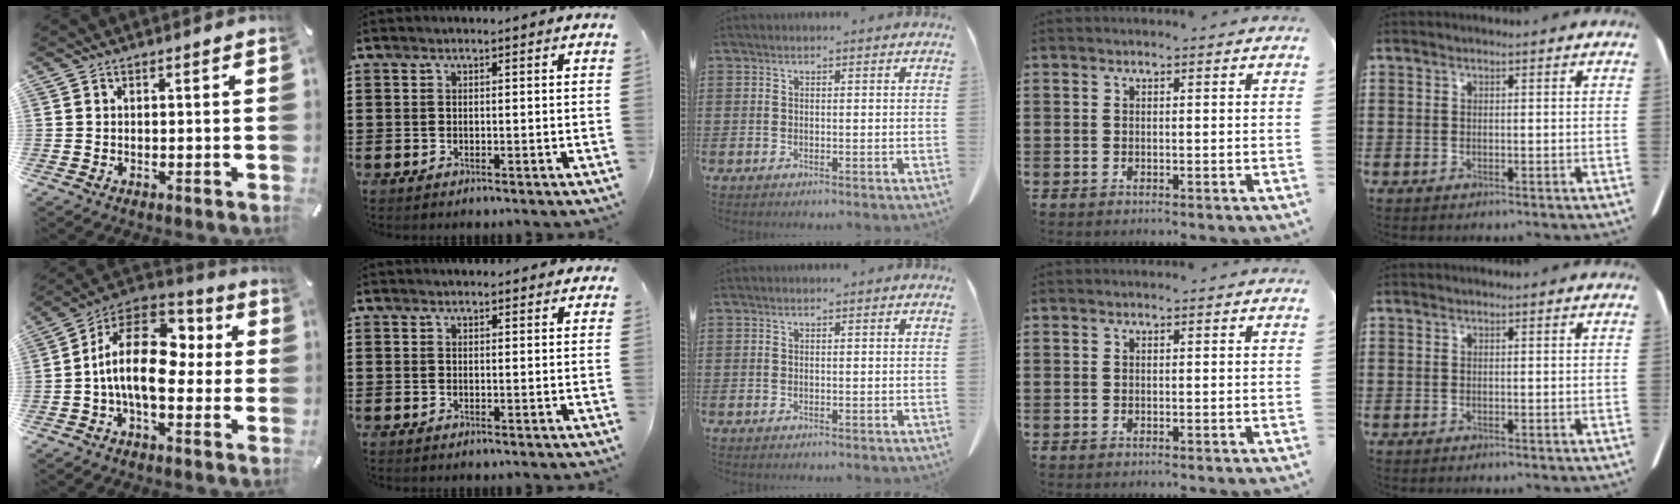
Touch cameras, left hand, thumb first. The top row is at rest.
{"thumb": {"total": 18.2, "force": [-0.2, 11.1, 14.5], "torque": [-0.272, 0.005, -0.003]}, "index": {"total": 1.4, "force": [1.4, 0.3, 0.3], "torque": [-0.008, 0.003, 0.027]}}